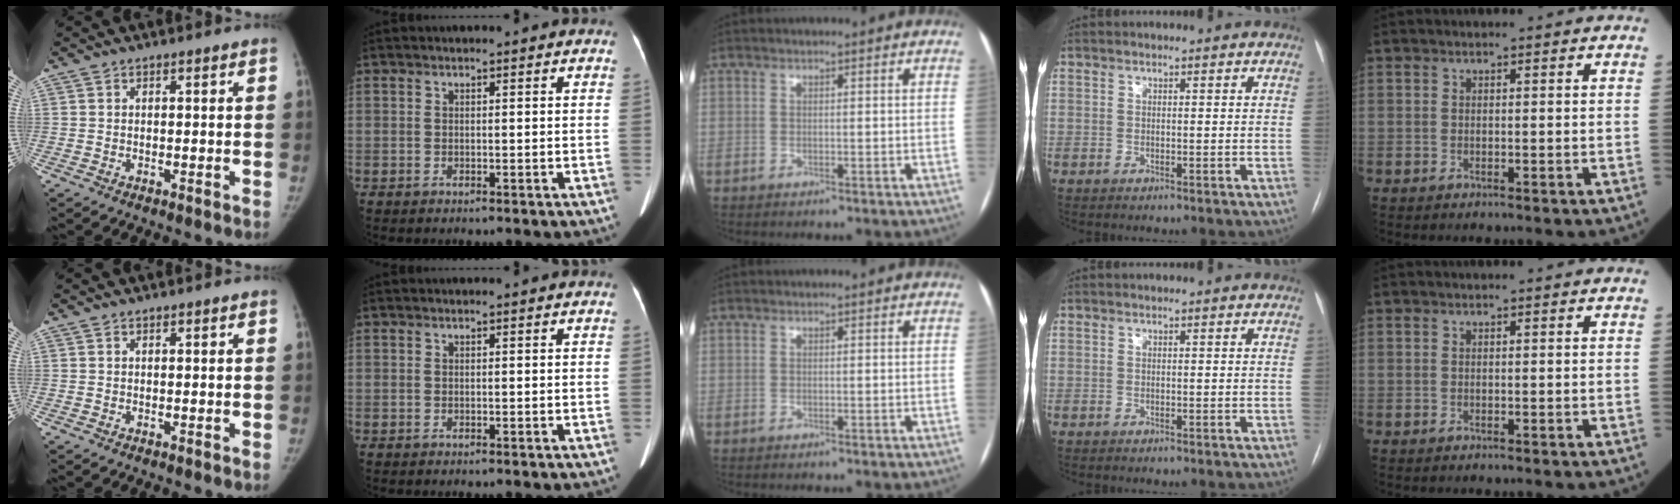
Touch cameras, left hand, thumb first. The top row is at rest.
{}